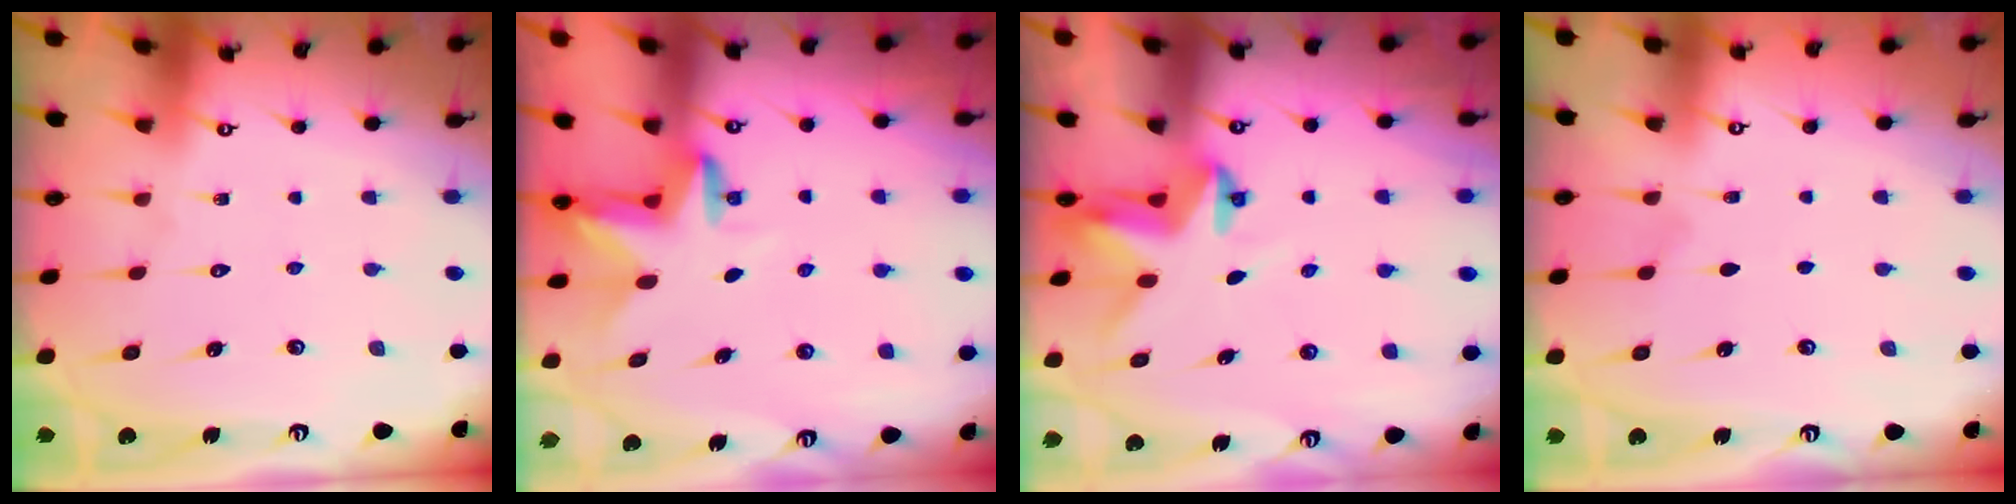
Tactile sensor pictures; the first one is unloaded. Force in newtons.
{"total": 3.5, "press": 3.5, "slide": 0.2}
{"total": 3.2, "press": 3.2, "slide": 0.1}
{"total": 2.7, "press": 2.3, "slide": 1.6}